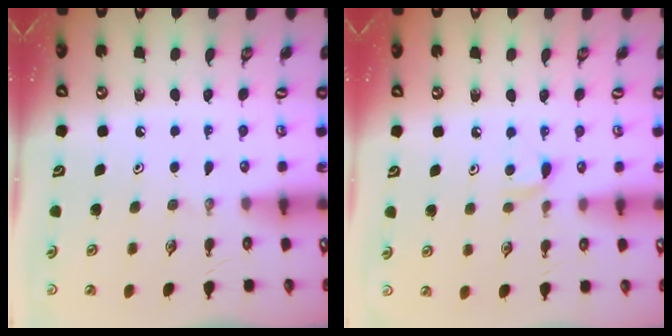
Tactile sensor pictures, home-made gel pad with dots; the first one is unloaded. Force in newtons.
{"total": 5.6, "press": 5.6, "slide": 0.7}